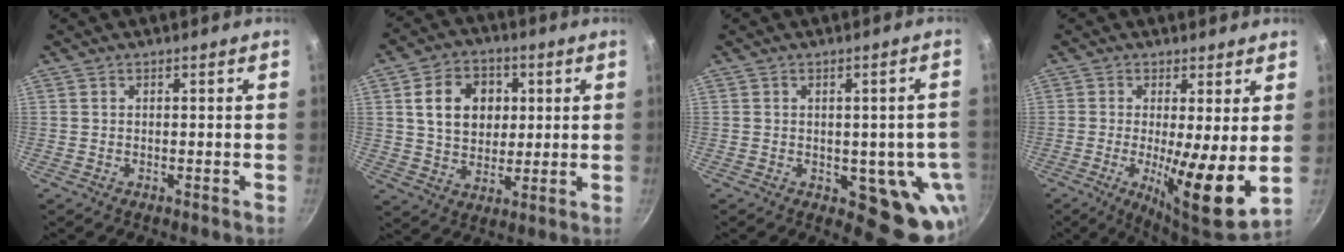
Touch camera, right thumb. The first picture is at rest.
{"total": 12.1, "force": [2.8, 9.3, 7.1], "torque": [-0.090, 0.002, 0.045]}
{"total": 11.0, "force": [-2.2, 5.6, 9.1], "torque": [-0.059, -0.009, -0.024]}
{"total": 12.3, "force": [-0.1, 2.5, 12.0], "torque": [-0.188, -0.030, -0.001]}